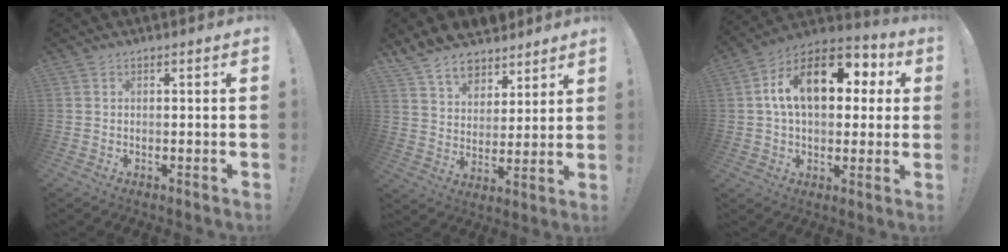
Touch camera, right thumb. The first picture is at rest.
{"total": 10.6, "force": [8.7, 5.7, 2.1], "torque": [-0.053, -0.070, 0.171]}
{"total": 18.8, "force": [4.8, 10.9, 14.5], "torque": [-0.237, 0.004, 0.081]}